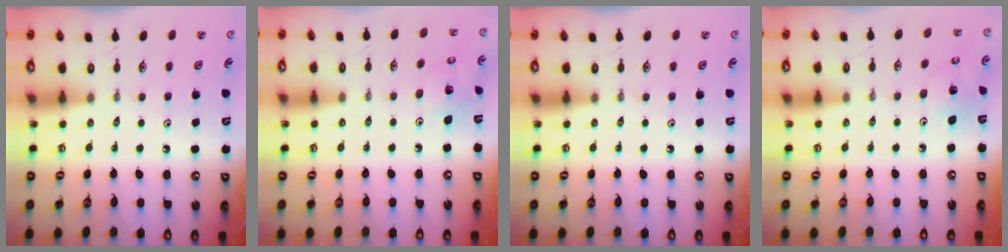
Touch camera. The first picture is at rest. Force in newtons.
{"total": 3.5, "press": 3.5, "slide": 0.3}
{"total": 0.0}
{"total": 4.1, "press": 4.1, "slide": 0.3}